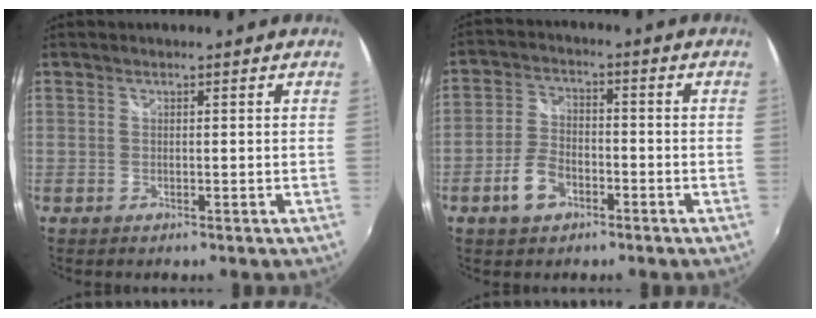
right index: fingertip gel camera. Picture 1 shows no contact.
{"total": 6.6, "force": [-3.5, 4.0, 4.1], "torque": [-0.091, 0.006, -0.061]}